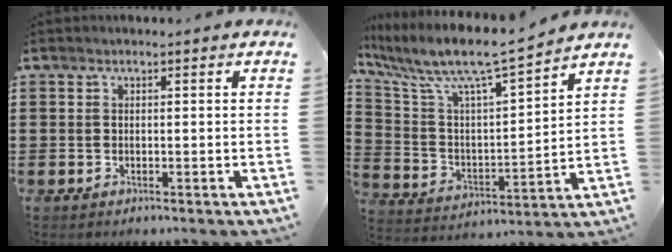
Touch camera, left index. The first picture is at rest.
{"total": 8.8, "force": [7.4, 0.8, 4.6], "torque": [-0.122, -0.056, 0.119]}